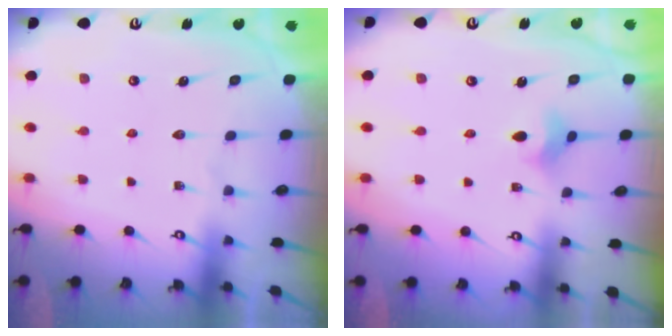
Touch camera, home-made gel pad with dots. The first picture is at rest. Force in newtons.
{"total": 4.0, "press": 3.9, "slide": 0.8}